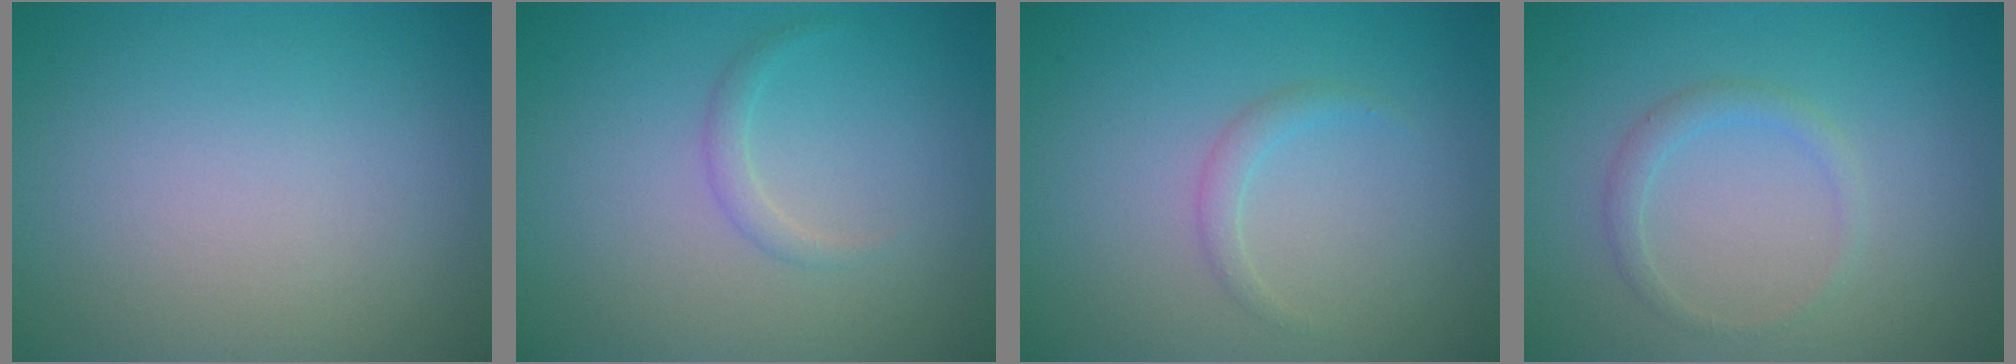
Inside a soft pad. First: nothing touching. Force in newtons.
{"total": 1.0, "press": 1.0, "slide": 0.1}
{"total": 1.1, "press": 1.1, "slide": 0.1}
{"total": 1.4, "press": 1.4, "slide": 0.1}